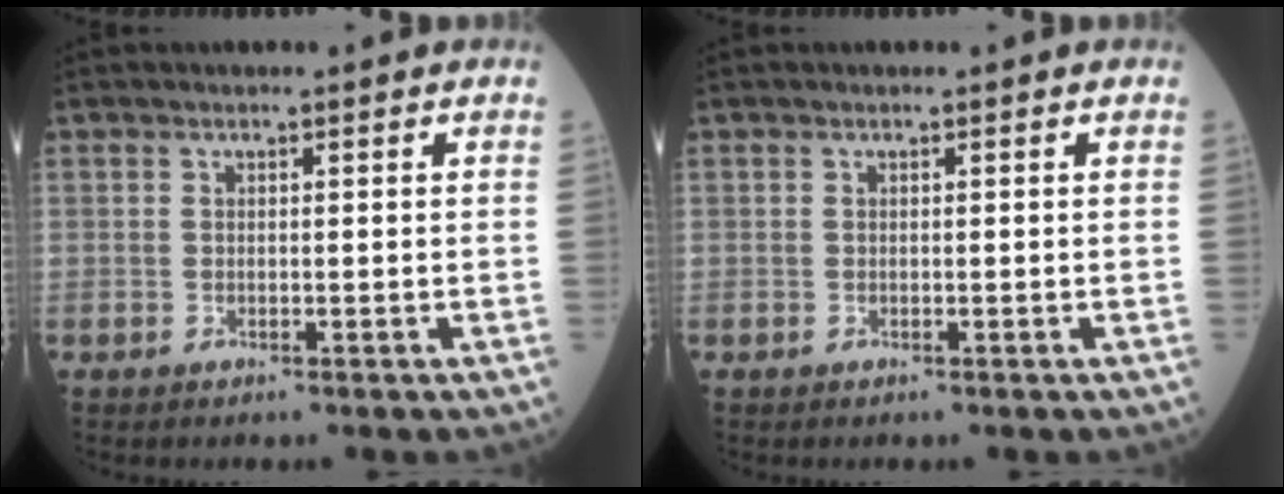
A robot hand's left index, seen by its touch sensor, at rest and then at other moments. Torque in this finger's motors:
{"motor_torque": [0.00, 0.00, 0.00, 0.00]}